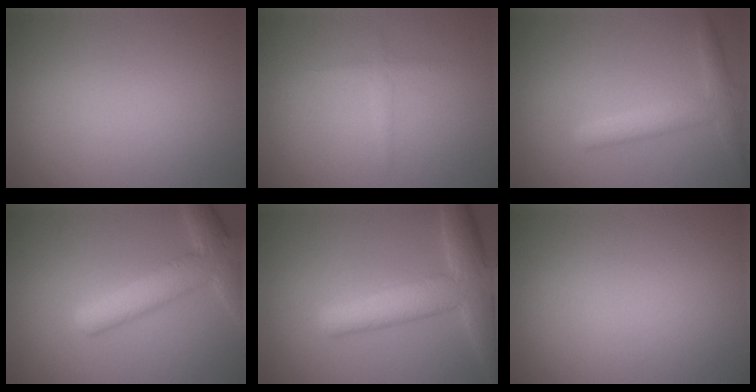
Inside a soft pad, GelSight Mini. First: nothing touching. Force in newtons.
{"total": 0.9, "press": 0.9, "slide": 0.0}
{"total": 2.8, "press": 2.8, "slide": 0.1}
{"total": 5.4, "press": 5.4, "slide": 0.2}
{"total": 7.1, "press": 7.1, "slide": 0.4}
{"total": 0.0}